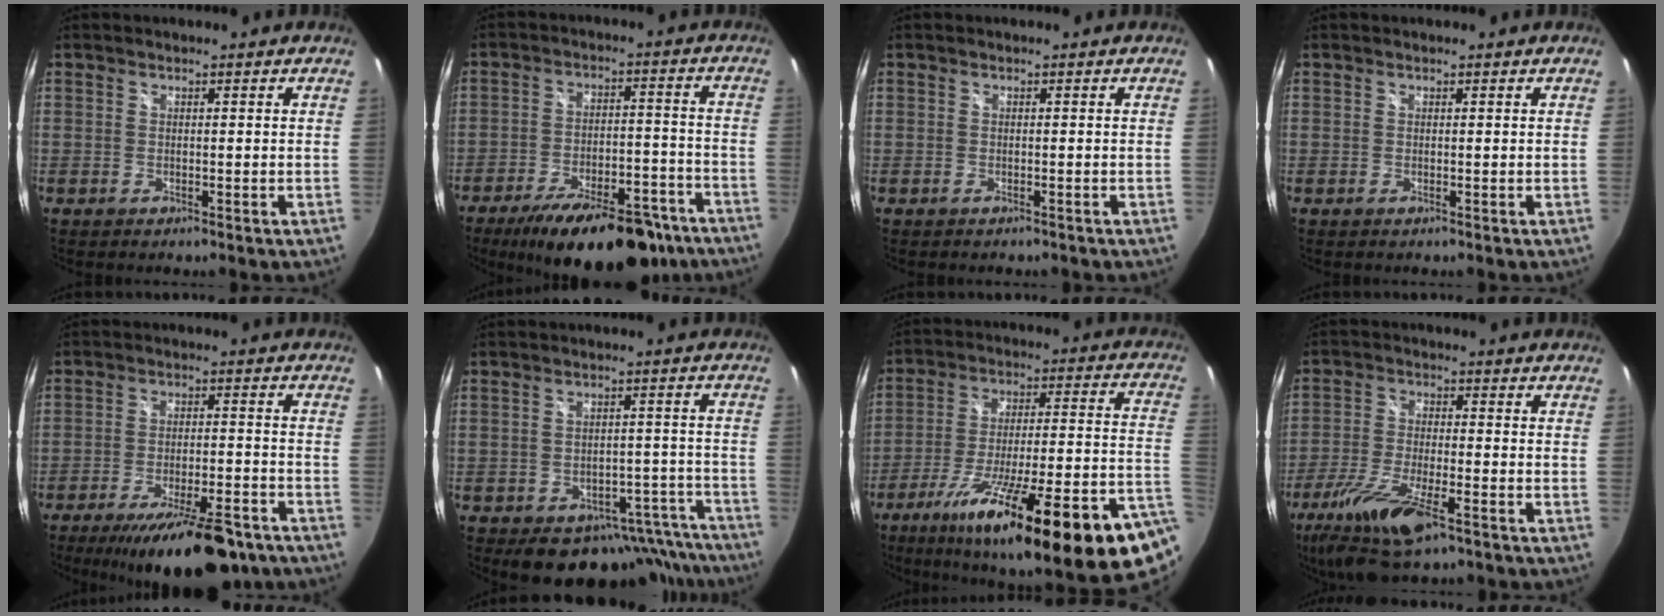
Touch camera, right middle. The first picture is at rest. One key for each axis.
{"total": 22.0, "fx": -16.5, "fy": 7.8, "fz": 12.2, "tx": -0.196, "ty": -0.013, "tz": -0.225}
{"total": 1.2, "fx": -1.0, "fy": 0.6, "fz": 0.4, "tx": -0.011, "ty": -0.004, "tz": -0.013}
{"total": 0.0}
{"total": 17.9, "fx": -13.4, "fy": 5.4, "fz": 10.5, "tx": -0.177, "ty": -0.028, "tz": -0.190}
{"total": 15.8, "fx": -12.8, "fy": 8.0, "fz": 4.7, "tx": -0.060, "ty": 0.040, "tz": -0.131}
{"total": 31.6, "fx": -16.7, "fy": 5.4, "fz": 26.3, "tx": -0.375, "ty": -0.056, "tz": -0.242}
{"total": 13.7, "fx": -8.6, "fy": 3.9, "fz": 10.0, "tx": -0.221, "ty": -0.038, "tz": -0.165}